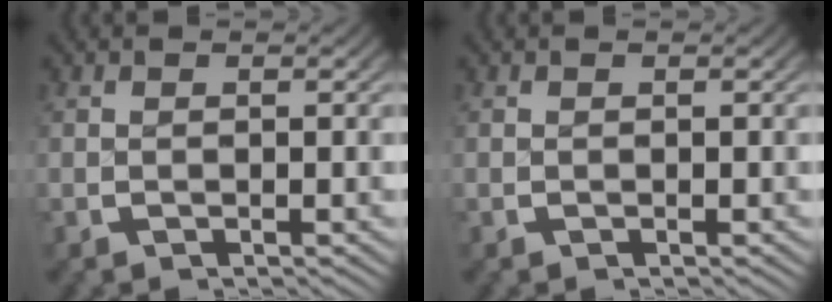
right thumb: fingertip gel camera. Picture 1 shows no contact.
{"total": 0.0}